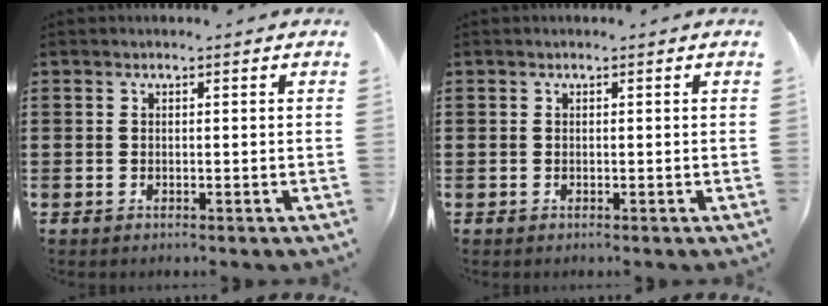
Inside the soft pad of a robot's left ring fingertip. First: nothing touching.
{"total": 0.0}